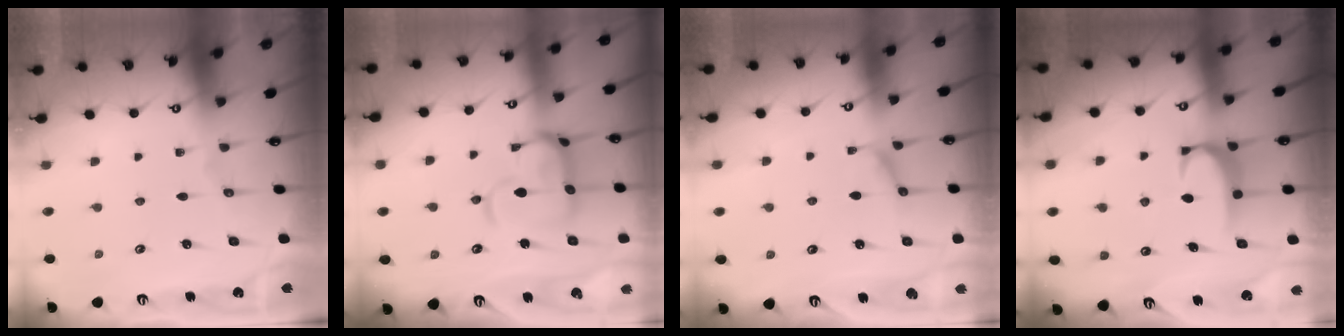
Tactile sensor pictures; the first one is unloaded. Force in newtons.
{"total": 9.2, "press": 9.1, "slide": 1.0}
{"total": 1.2, "press": 0.8, "slide": 0.8}
{"total": 1.7, "press": 1.6, "slide": 0.5}